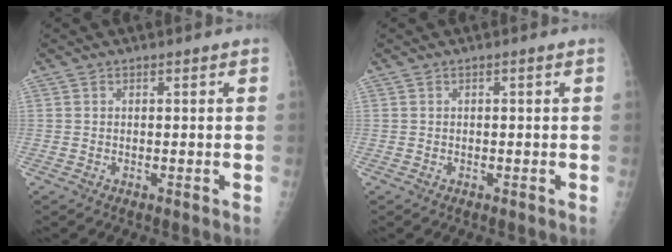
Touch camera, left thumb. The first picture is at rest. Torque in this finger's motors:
{"motor_torque": [-0.11, 0.12, -0.04, 0.00, 0.00]}